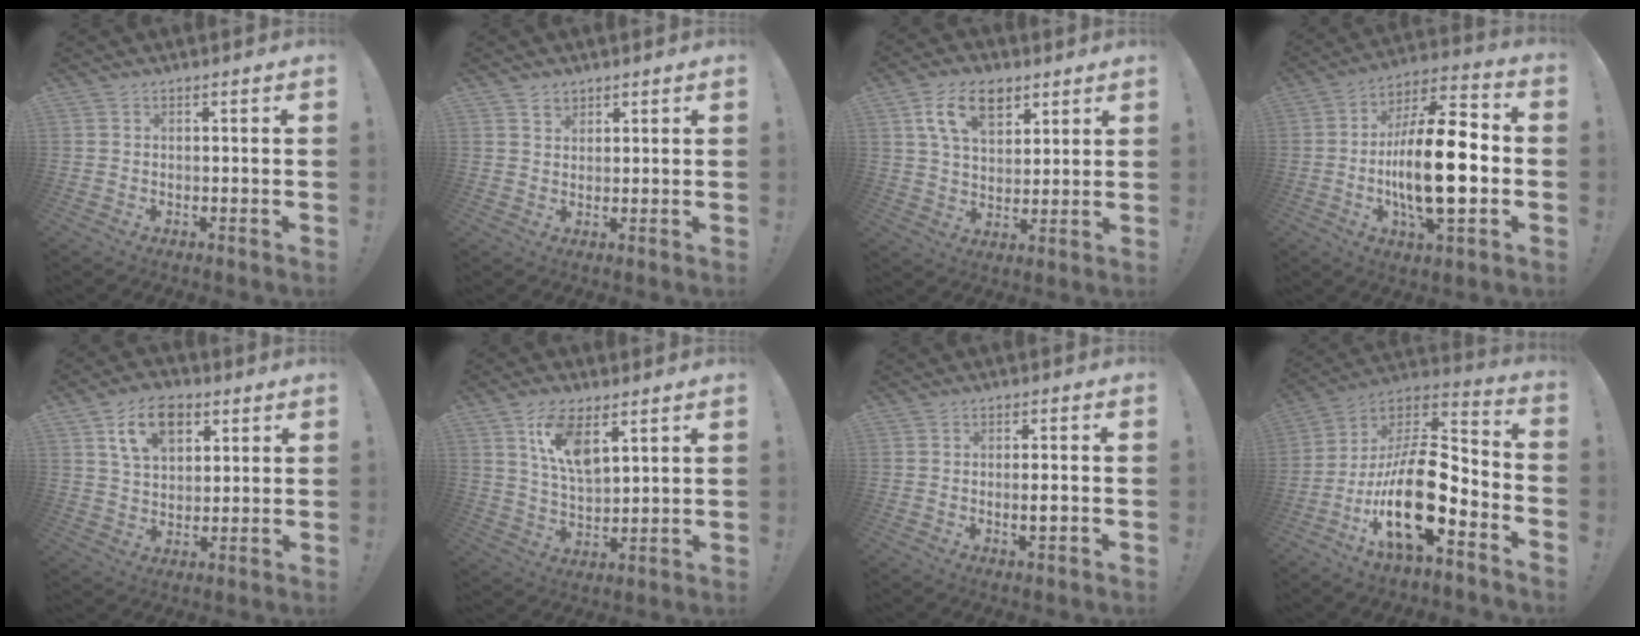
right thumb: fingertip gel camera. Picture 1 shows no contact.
{"total": 2.8, "force": [2.2, 1.7, 0.3], "torque": [0.008, -0.015, 0.036]}
{"total": 12.6, "force": [6.6, 7.5, 7.7], "torque": [-0.129, -0.009, 0.124]}
{"total": 21.2, "force": [-2.8, 7.2, 19.7], "torque": [-0.355, 0.006, -0.048]}
{"total": 12.2, "force": [6.0, 8.0, 7.1], "torque": [-0.111, -0.007, 0.111]}
{"total": 12.0, "force": [6.3, 5.7, 8.5], "torque": [-0.149, -0.017, 0.115]}
{"total": 2.8, "force": [-0.8, 0.3, 2.6], "torque": [-0.043, 0.001, -0.015]}
{"total": 22.1, "force": [-6.6, 9.0, 19.1], "torque": [-0.358, 0.027, -0.106]}